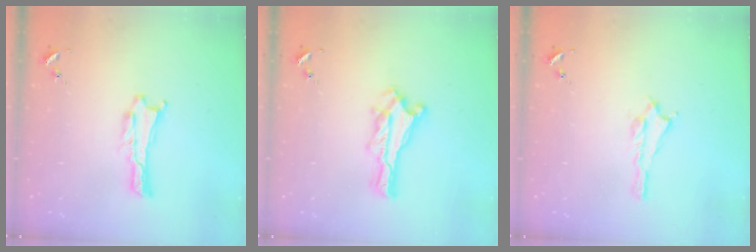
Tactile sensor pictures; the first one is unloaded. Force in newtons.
{"total": 0.0}
{"total": 0.6, "press": 0.6, "slide": 0.2}